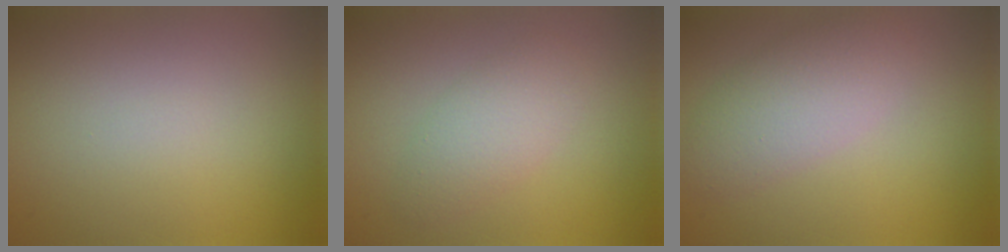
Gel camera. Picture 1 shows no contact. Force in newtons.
{"total": 2.7, "press": 2.7, "slide": 0.1}
{"total": 4.0, "press": 4.0, "slide": 0.0}